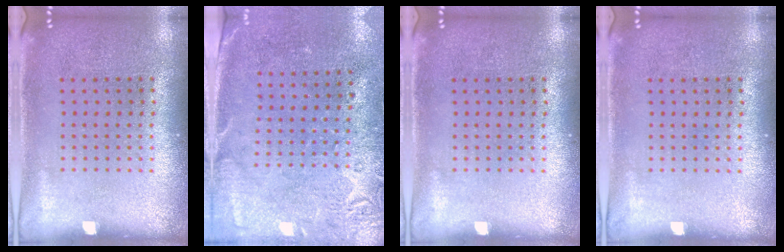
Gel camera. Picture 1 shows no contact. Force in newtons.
{"total": 2.7, "press": 2.2, "slide": 1.6}
{"total": 0.0}
{"total": 0.0}